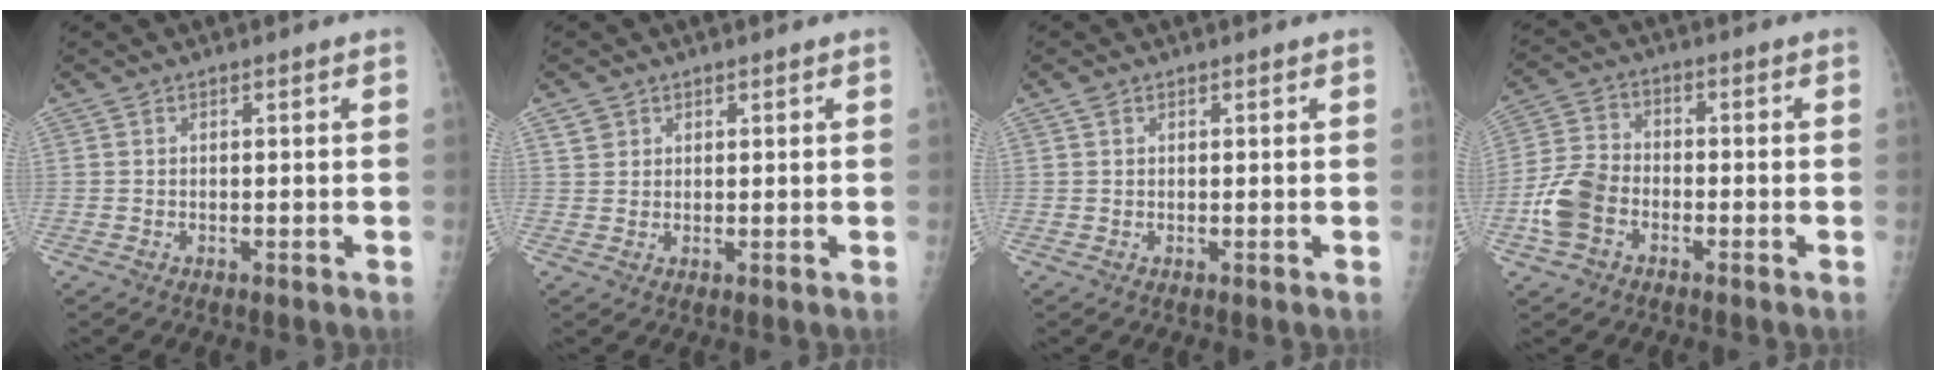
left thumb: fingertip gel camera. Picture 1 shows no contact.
{"total": 2.2, "force": [1.3, 1.8, 0.3], "torque": [0.013, -0.006, 0.018]}
{"total": 1.0, "force": [0.6, 0.6, 0.5], "torque": [-0.007, 0.003, 0.010]}
{"total": 8.6, "force": [-3.1, 6.0, 5.3], "torque": [-0.110, 0.021, -0.065]}